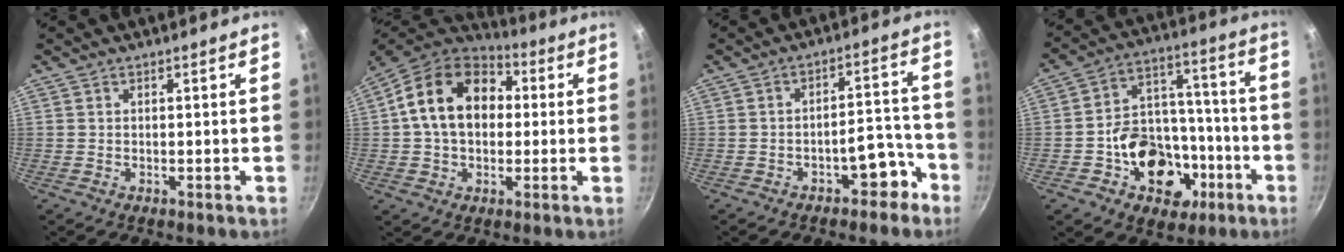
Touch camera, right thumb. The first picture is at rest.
{"total": 17.6, "force": [2.5, 12.8, 11.9], "torque": [-0.177, 0.032, 0.025]}
{"total": 7.1, "force": [-4.2, 3.7, 4.3], "torque": [-0.016, 0.066, -0.041]}
{"total": 17.7, "force": [-6.1, 13.5, 9.7], "torque": [-0.112, 0.060, -0.083]}